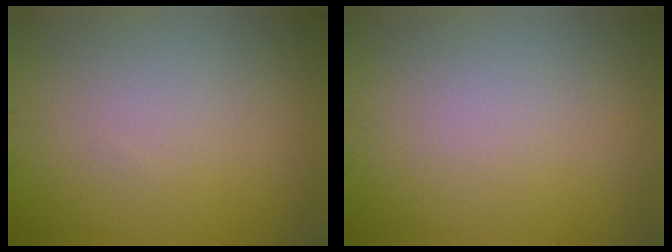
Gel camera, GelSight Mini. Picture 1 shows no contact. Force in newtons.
{"total": 0.0}